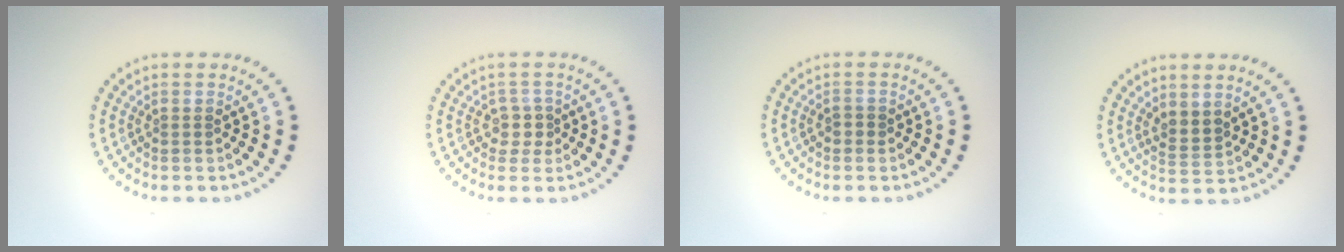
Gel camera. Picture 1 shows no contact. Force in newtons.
{"total": 1.7, "press": 1.4, "slide": 1.0}
{"total": 0.9, "press": 0.9, "slide": 0.1}
{"total": 2.0, "press": 1.5, "slide": 1.3}